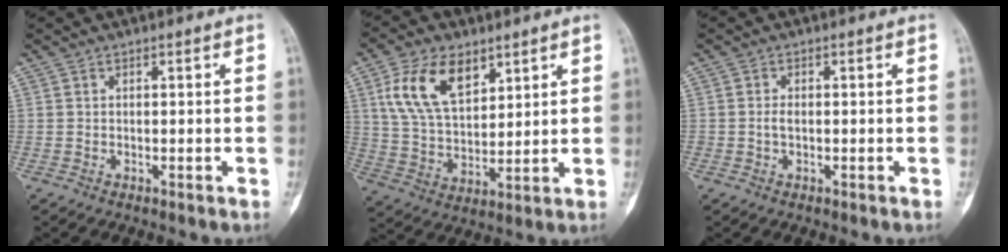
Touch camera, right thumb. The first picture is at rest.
{"total": 13.8, "force": [6.7, 7.8, 9.3], "torque": [-0.158, -0.020, 0.136]}
{"total": 1.4, "force": [-0.3, 0.8, 1.2], "torque": [-0.025, 0.003, -0.007]}